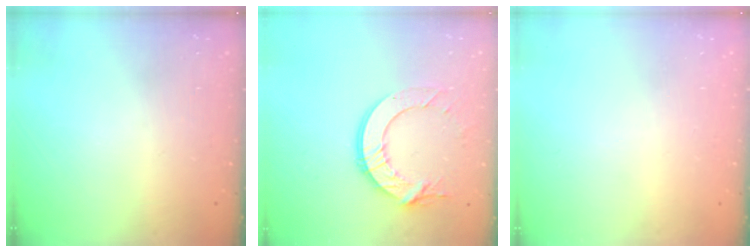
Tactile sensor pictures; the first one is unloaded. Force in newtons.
{"total": 12.6, "press": 12.6, "slide": 1.1}
{"total": 0.0}